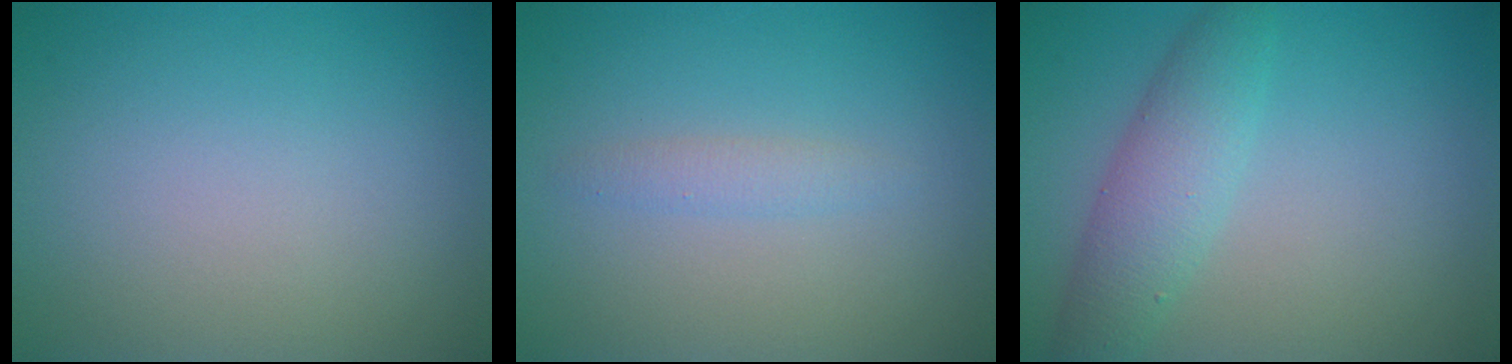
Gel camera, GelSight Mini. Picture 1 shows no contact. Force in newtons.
{"total": 1.2, "press": 1.2, "slide": 0.0}
{"total": 3.8, "press": 3.8, "slide": 0.1}